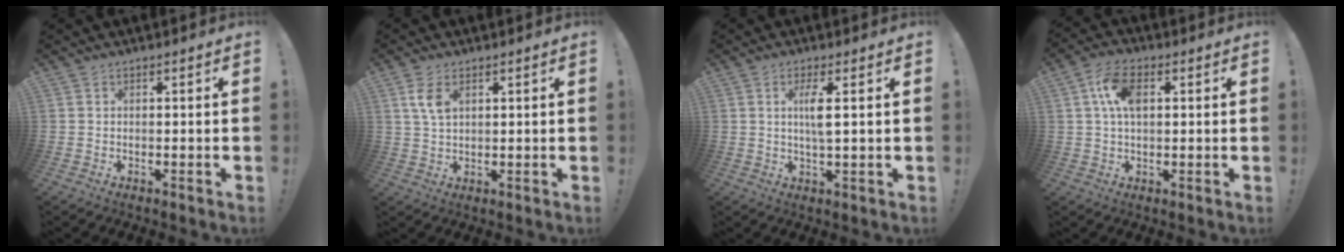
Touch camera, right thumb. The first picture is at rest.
{"total": 5.6, "force": [2.4, 2.8, 4.2], "torque": [-0.079, -0.009, 0.042]}
{"total": 5.3, "force": [1.3, 0.5, 5.1], "torque": [-0.088, -0.009, 0.015]}
{"total": 8.7, "force": [2.2, 4.8, 6.9], "torque": [-0.125, 0.007, 0.041]}